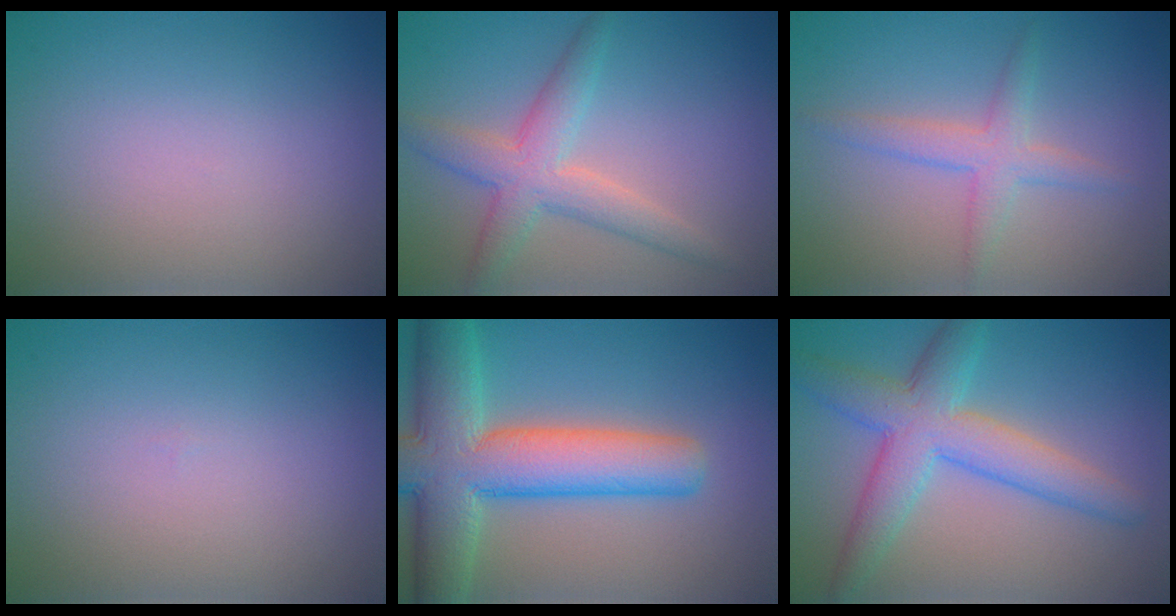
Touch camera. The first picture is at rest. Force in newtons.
{"total": 4.3, "press": 4.3, "slide": 0.3}
{"total": 2.7, "press": 2.7, "slide": 0.1}
{"total": 0.0}
{"total": 10.5, "press": 10.5, "slide": 0.6}
{"total": 6.3, "press": 6.3, "slide": 0.2}